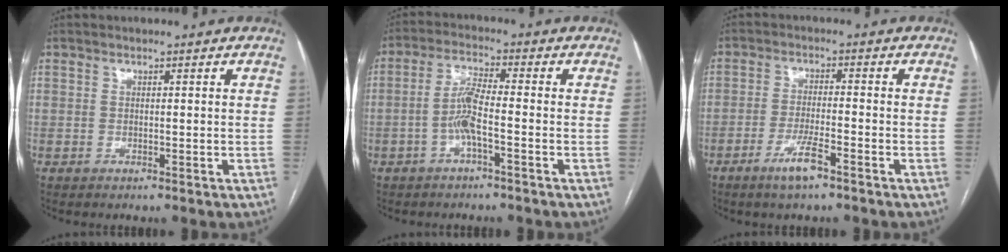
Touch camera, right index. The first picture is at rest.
{"total": 5.1, "force": [-1.6, 0.5, 4.8], "torque": [-0.101, 0.012, -0.032]}
{"total": 5.2, "force": [-3.3, 0.3, 3.9], "torque": [-0.078, -0.006, -0.062]}